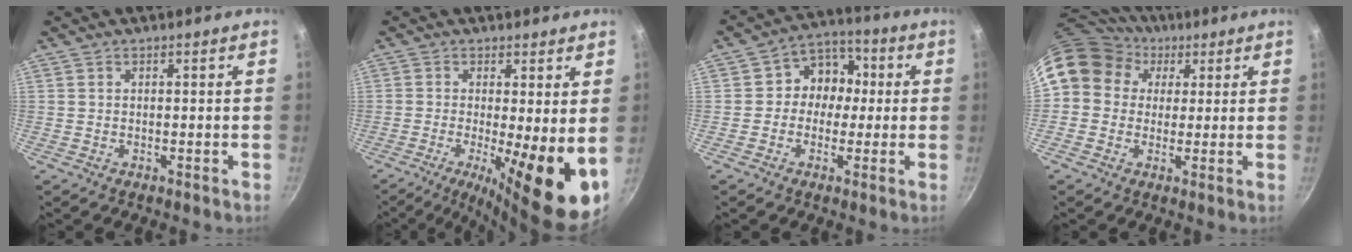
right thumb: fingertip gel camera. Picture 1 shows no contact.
{"total": 13.6, "force": [-2.2, 3.2, 13.1], "torque": [-0.185, -0.017, -0.031]}
{"total": 8.7, "force": [0.1, 7.7, 4.0], "torque": [-0.008, 0.023, -0.018]}
{"total": 14.4, "force": [4.8, 12.2, 5.9], "torque": [-0.098, 0.023, 0.072]}